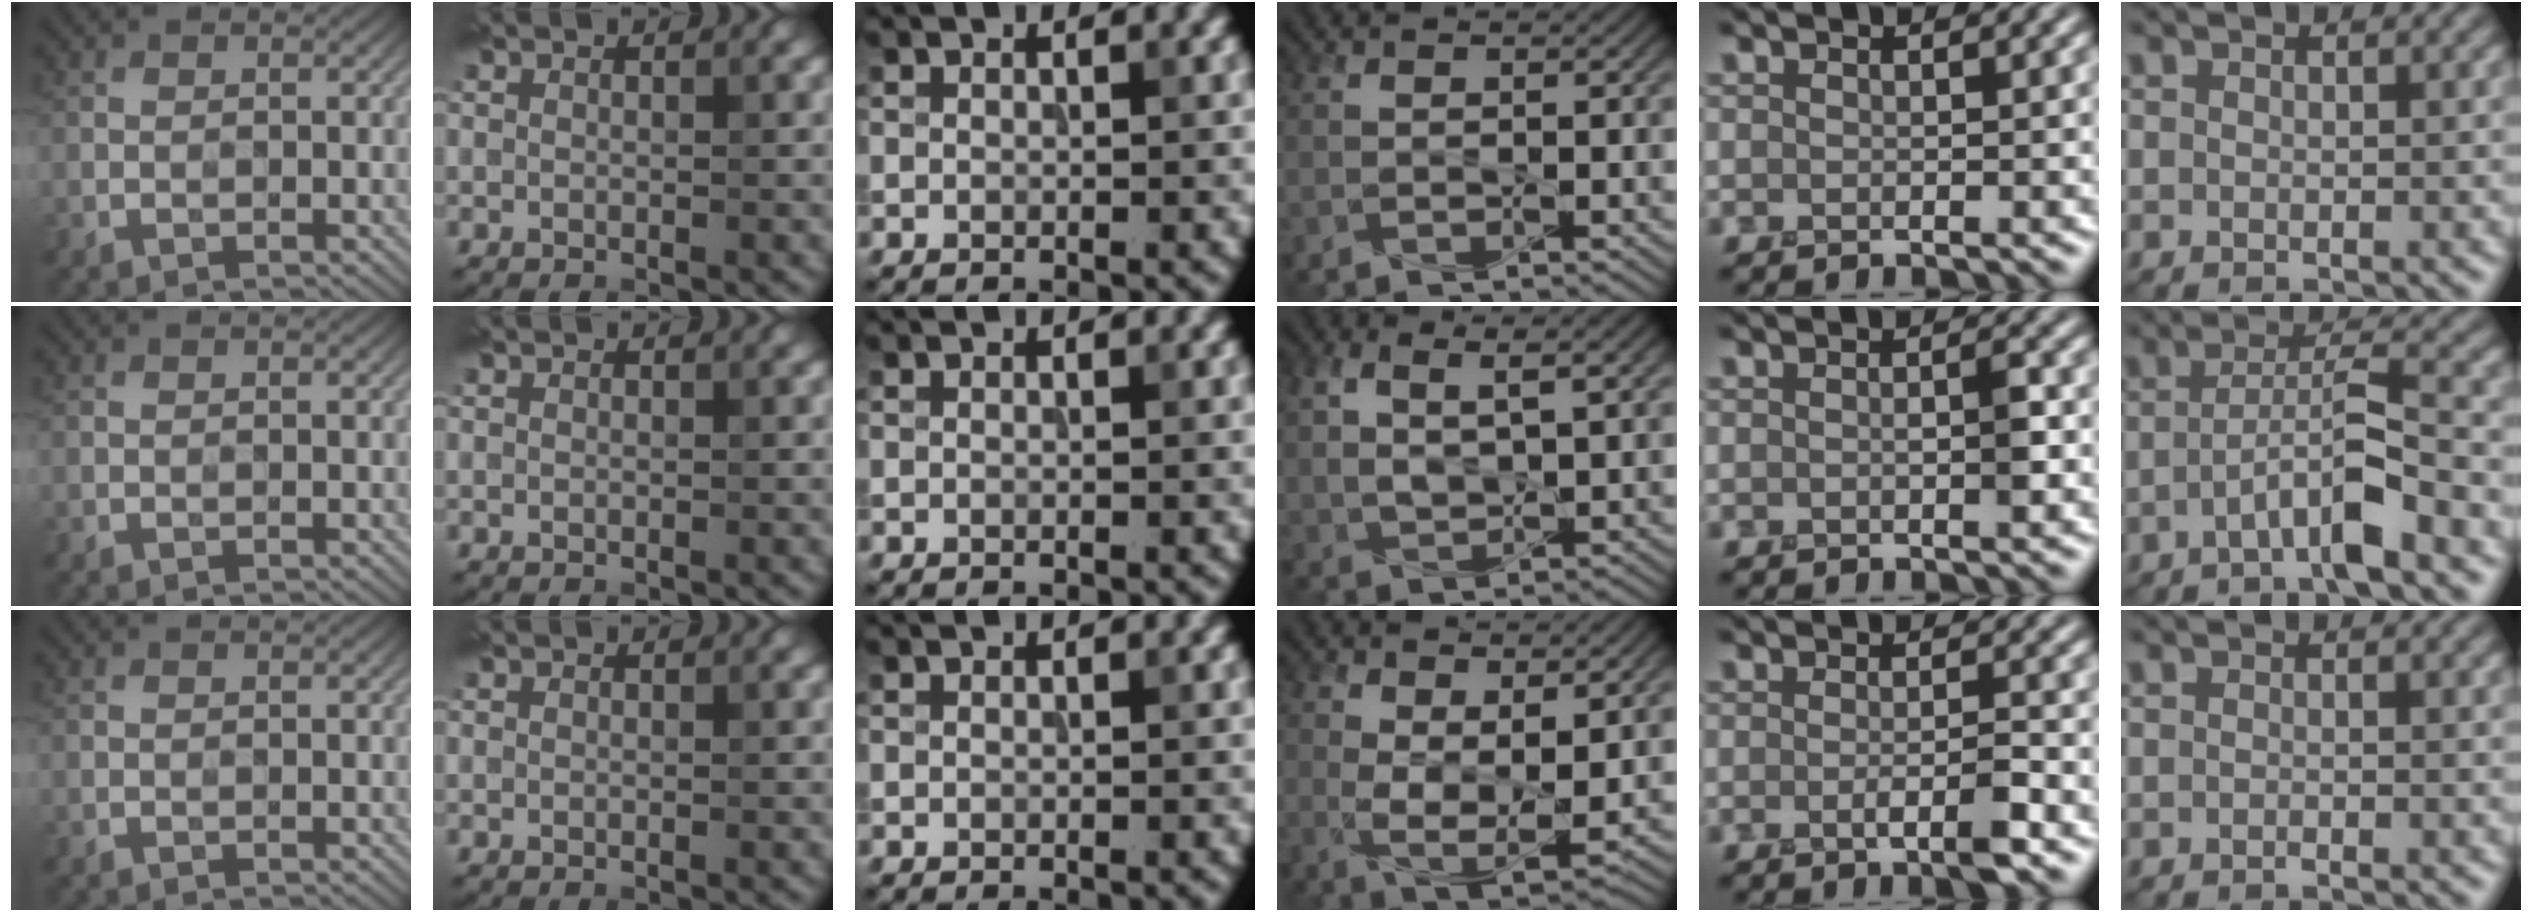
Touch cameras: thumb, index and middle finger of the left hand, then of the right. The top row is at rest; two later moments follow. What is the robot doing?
{"motion": "squeeze", "object": "air blower"}